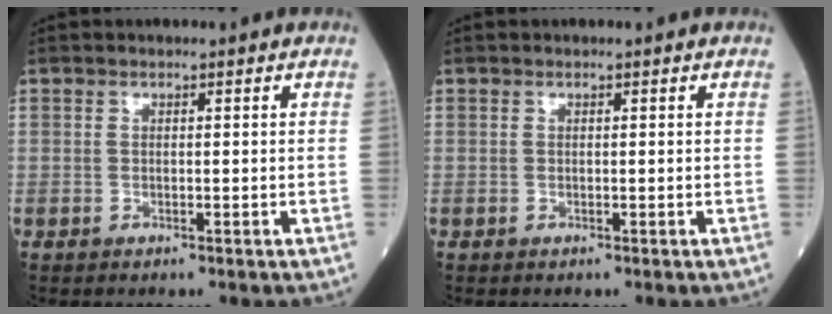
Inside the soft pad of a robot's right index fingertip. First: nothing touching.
{"total": 0.0}